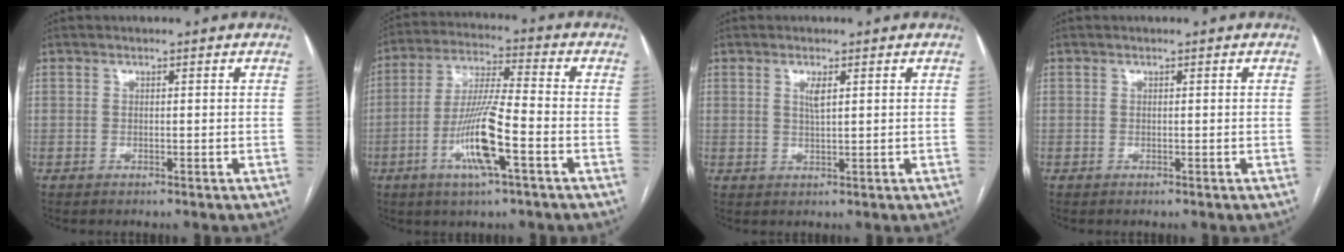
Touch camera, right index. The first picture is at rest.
{"total": 11.8, "force": [-4.3, 0.6, 11.0], "torque": [-0.219, -0.006, -0.082]}
{"total": 2.0, "force": [0.8, 0.2, 1.8], "torque": [-0.040, -0.002, 0.016]}
{"total": 0.0}